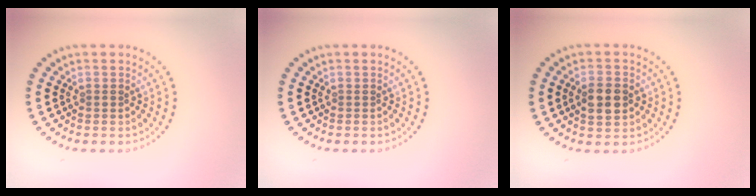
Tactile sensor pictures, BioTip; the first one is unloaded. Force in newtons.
{"total": 0.0}
{"total": 3.3, "press": 3.3, "slide": 0.2}